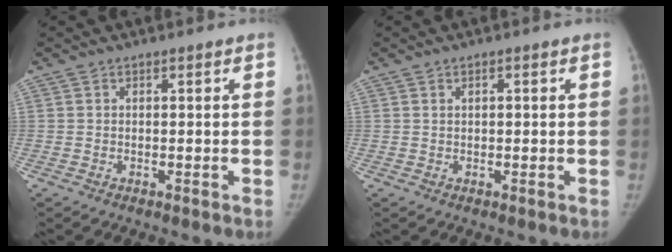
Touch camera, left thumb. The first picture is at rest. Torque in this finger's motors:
{"motor_torque": [-0.12, -0.11, -0.26, 0.19, 0.00]}